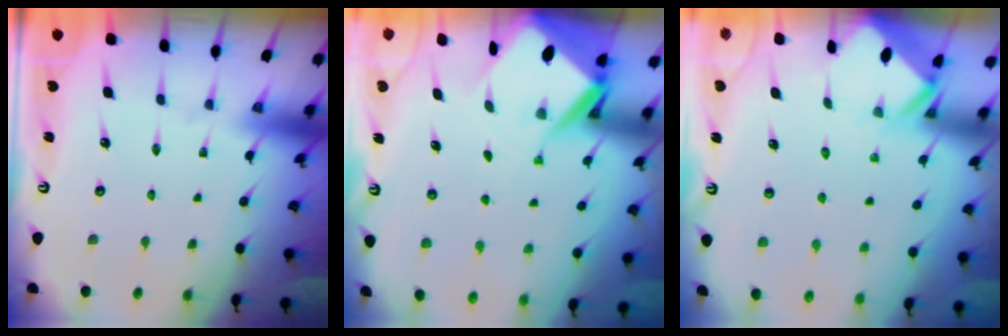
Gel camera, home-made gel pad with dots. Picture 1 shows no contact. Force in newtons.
{"total": 6.2, "press": 6.2, "slide": 0.5}
{"total": 2.8, "press": 2.8, "slide": 0.2}